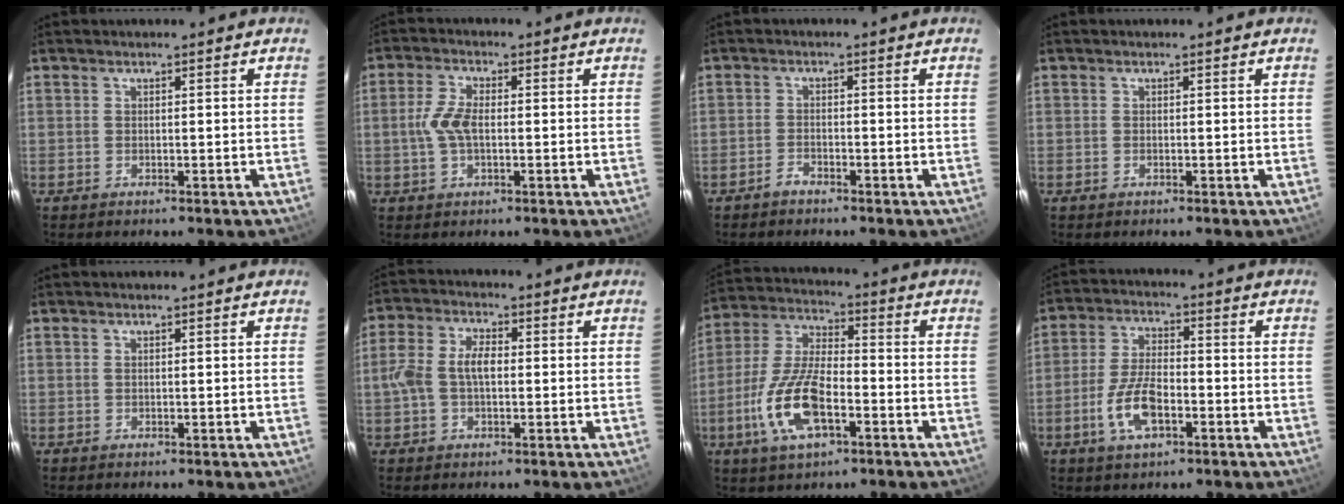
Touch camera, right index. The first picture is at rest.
{"total": 5.2, "force": [-0.5, 2.4, 4.5], "torque": [-0.100, 0.006, -0.008]}
{"total": 1.8, "force": [-1.6, 0.6, 0.6], "torque": [-0.019, 0.003, -0.033]}
{"total": 0.0}
{"total": 0.0}
{"total": 7.0, "force": [-0.2, 3.9, 5.8], "torque": [-0.120, 0.015, -0.006]}
{"total": 14.6, "force": [-5.6, 5.9, 12.2], "torque": [-0.265, -0.006, -0.106]}
{"total": 9.2, "force": [-3.7, 4.0, 7.4], "torque": [-0.157, 0.001, -0.067]}